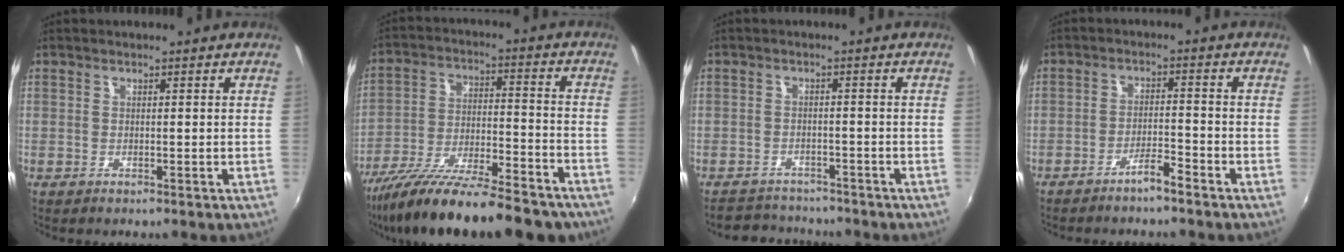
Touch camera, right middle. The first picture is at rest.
{"total": 22.4, "force": [-18.2, 4.4, 12.3], "torque": [-0.215, -0.051, -0.278]}
{"total": 6.3, "force": [-5.9, 2.2, 0.6], "torque": [-0.028, 0.011, -0.091]}
{"total": 3.3, "force": [-2.9, -0.2, 1.5], "torque": [-0.038, 0.004, -0.050]}